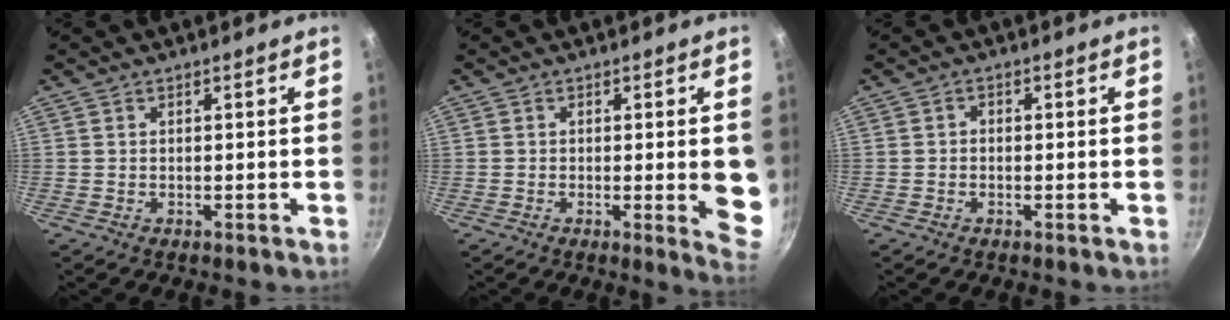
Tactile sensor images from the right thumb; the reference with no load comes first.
{"total": 8.3, "force": [-0.7, 2.1, 8.0], "torque": [-0.075, -0.005, -0.007]}
{"total": 1.2, "force": [-0.4, 1.0, 0.6], "torque": [-0.009, 0.006, -0.010]}